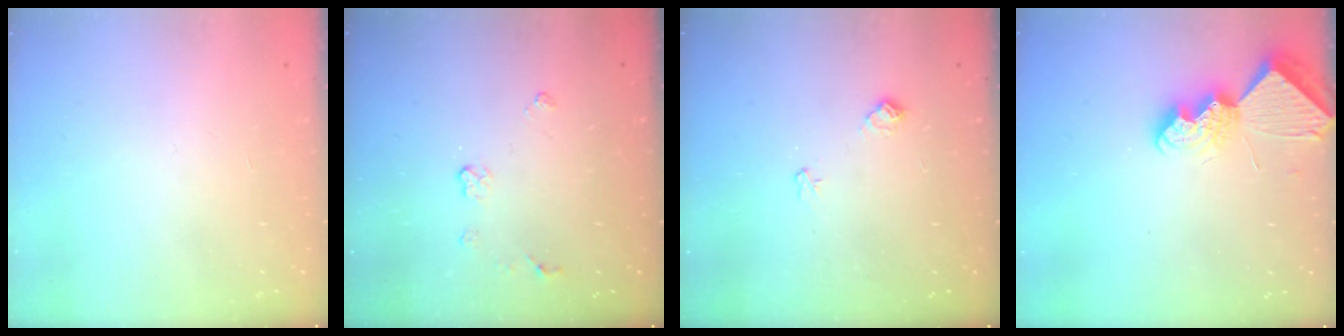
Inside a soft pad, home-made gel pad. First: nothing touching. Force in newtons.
{"total": 3.9, "press": 3.8, "slide": 0.6}
{"total": 7.8, "press": 7.8, "slide": 0.8}
{"total": 8.5, "press": 8.4, "slide": 0.8}